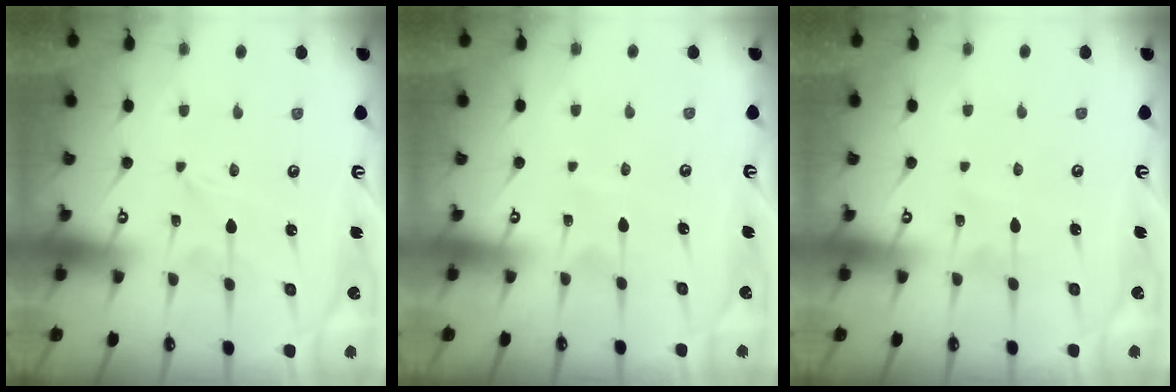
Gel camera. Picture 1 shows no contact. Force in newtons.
{"total": 1.7, "press": 1.6, "slide": 0.2}
{"total": 4.2, "press": 4.2, "slide": 0.5}